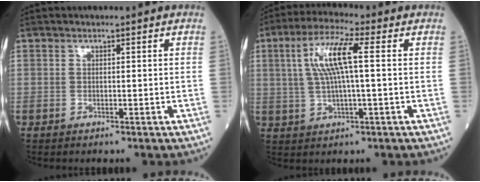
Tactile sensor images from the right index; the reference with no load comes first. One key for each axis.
{"total": 8.7, "fx": 1.7, "fy": 1.0, "fz": 8.5, "tx": -0.174, "ty": 0.014, "tz": 0.032}